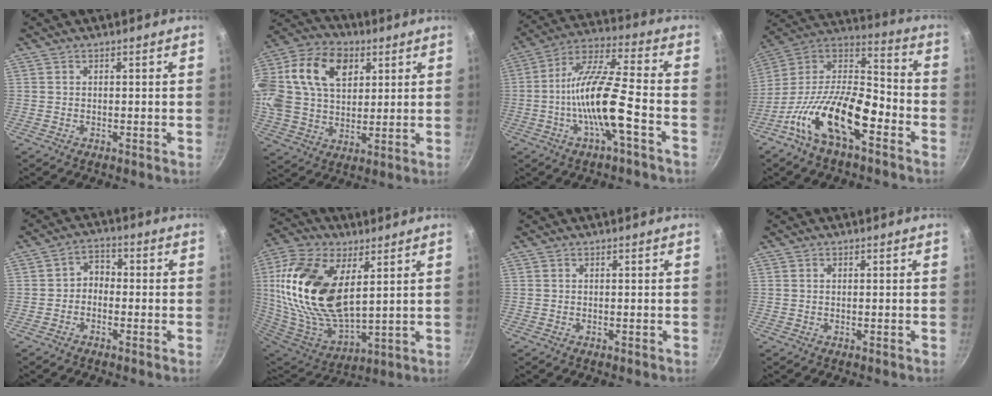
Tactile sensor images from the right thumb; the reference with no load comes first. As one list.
[{"total": 26.7, "force": [9.4, 18.4, 17.0], "torque": [-0.354, 0.024, 0.161]}, {"total": 14.7, "force": [-4.4, 3.1, 13.6], "torque": [-0.254, 0.039, -0.093]}, {"total": 20.8, "force": [-9.4, 9.3, 16.1], "torque": [-0.268, 0.063, -0.192]}, {"total": 3.7, "force": [-1.0, 2.9, 2.0], "torque": [-0.013, 0.022, -0.028]}, {"total": 24.2, "force": [6.4, 13.0, 19.3], "torque": [-0.380, -0.031, 0.124]}, {"total": 0.0}, {"total": 0.6, "force": [0.2, 0.4, 0.3], "torque": [-0.006, 0.002, 0.003]}]